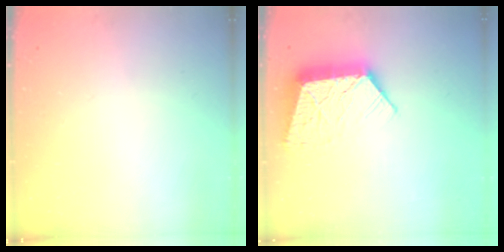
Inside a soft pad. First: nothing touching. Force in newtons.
{"total": 11.6, "press": 11.6, "slide": 0.9}